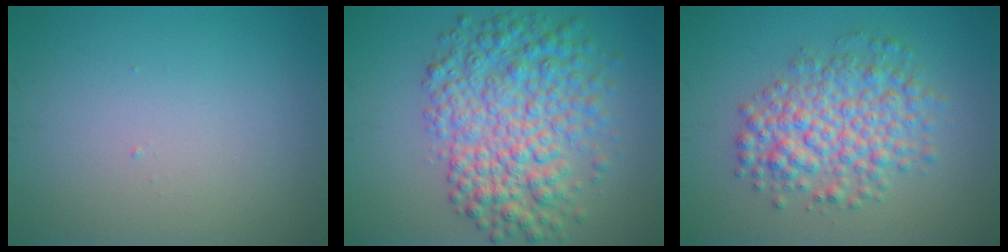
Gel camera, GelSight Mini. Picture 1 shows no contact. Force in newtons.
{"total": 7.8, "press": 7.8, "slide": 0.0}
{"total": 5.8, "press": 5.8, "slide": 0.1}